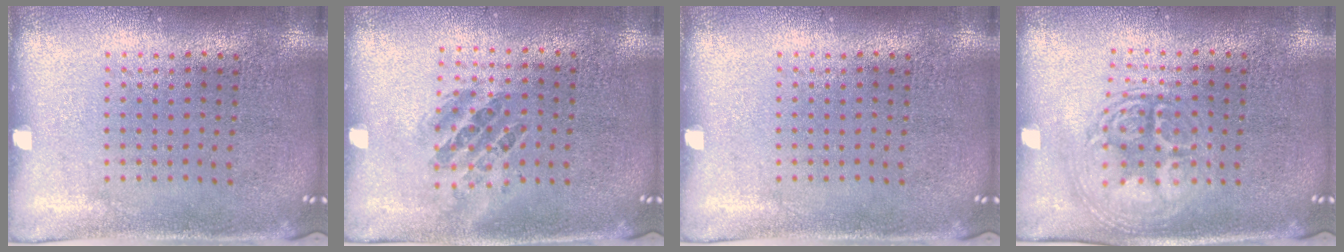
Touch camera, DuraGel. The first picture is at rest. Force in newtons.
{"total": 0.9, "press": 0.9, "slide": 0.4}
{"total": 0.0}
{"total": 2.9, "press": 2.8, "slide": 0.4}